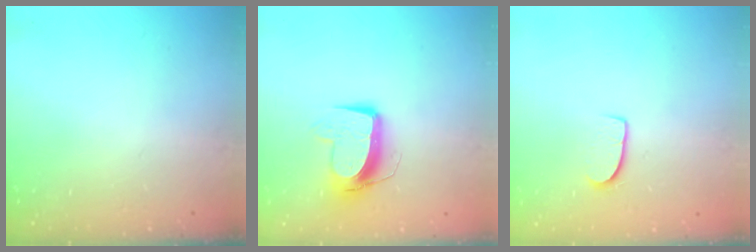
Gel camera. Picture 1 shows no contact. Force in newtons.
{"total": 10.8, "press": 10.8, "slide": 0.7}
{"total": 6.8, "press": 6.8, "slide": 0.4}